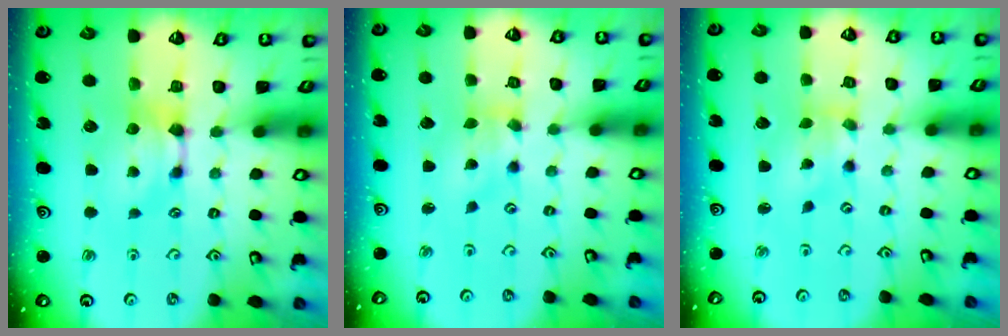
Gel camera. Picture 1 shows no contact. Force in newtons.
{"total": 1.3, "press": 0.3, "slide": 1.3}
{"total": 1.5, "press": 1.0, "slide": 1.1}